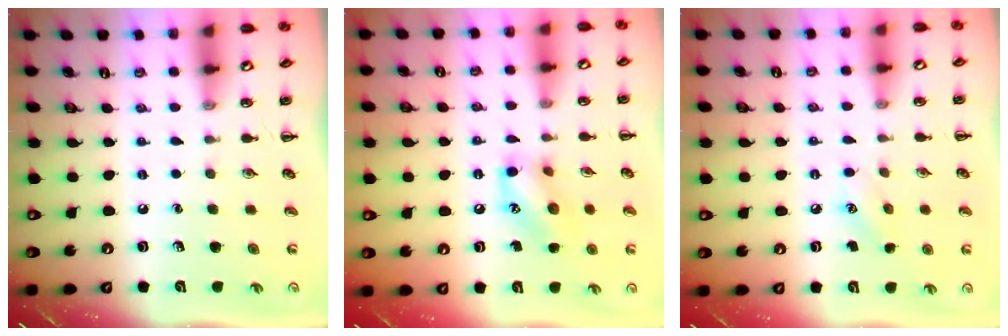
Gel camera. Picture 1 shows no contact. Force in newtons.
{"total": 11.4, "press": 11.3, "slide": 0.5}
{"total": 7.0, "press": 6.7, "slide": 1.7}